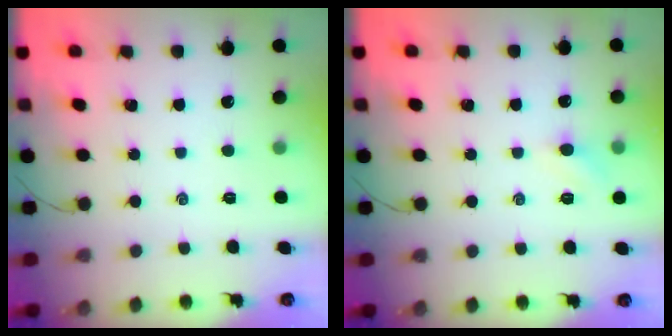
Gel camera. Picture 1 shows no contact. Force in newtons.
{"total": 5.6, "press": 5.4, "slide": 1.5}